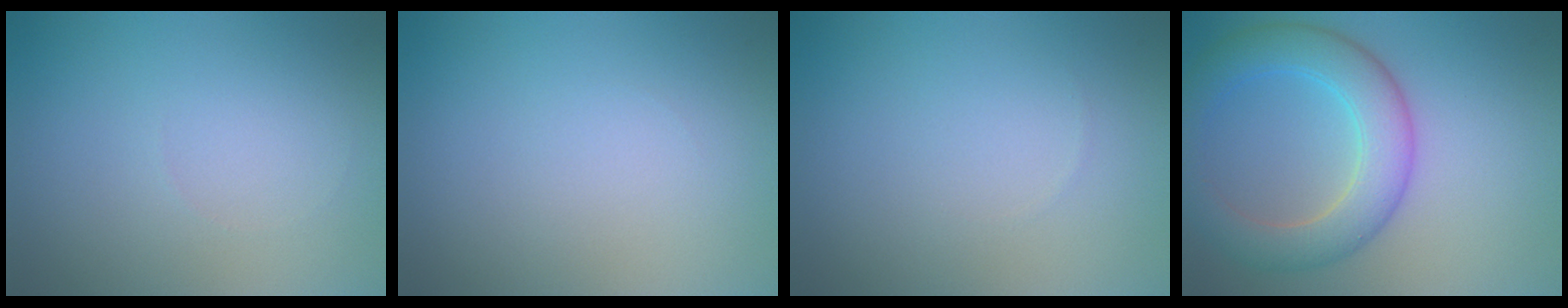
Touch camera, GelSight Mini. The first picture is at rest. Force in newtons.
{"total": 0.0}
{"total": 0.0}
{"total": 6.2, "press": 6.1, "slide": 0.1}